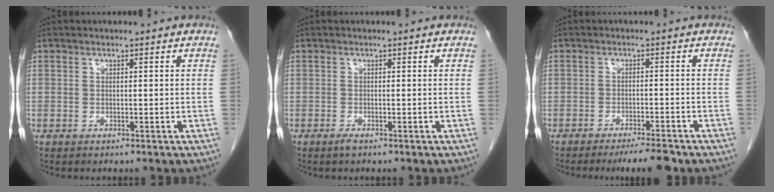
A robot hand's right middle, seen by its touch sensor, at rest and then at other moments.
{"total": 0.8, "force": [-0.6, 0.1, 0.5], "torque": [-0.012, -0.001, -0.010]}
{"total": 4.6, "force": [-3.9, 0.1, 2.4], "torque": [-0.030, -0.010, -0.061]}